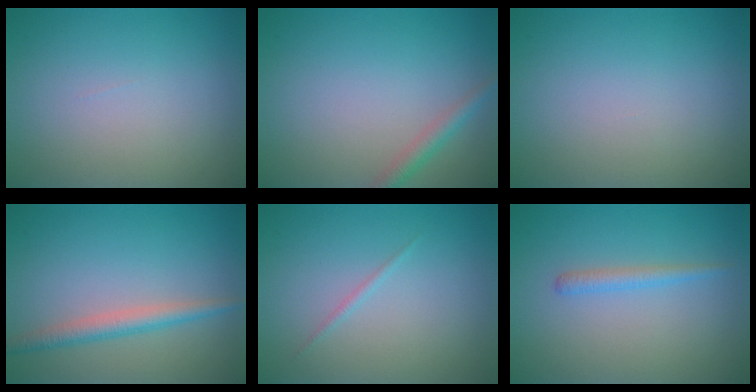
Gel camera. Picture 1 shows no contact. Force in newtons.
{"total": 1.7, "press": 1.7, "slide": 0.1}
{"total": 0.0}
{"total": 2.5, "press": 2.5, "slide": 0.1}
{"total": 0.5, "press": 0.5, "slide": 0.0}
{"total": 1.3, "press": 1.3, "slide": 0.1}